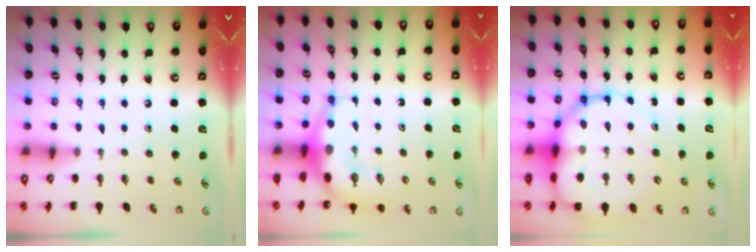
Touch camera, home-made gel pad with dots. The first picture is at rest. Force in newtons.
{"total": 8.8, "press": 8.7, "slide": 1.2}
{"total": 18.5, "press": 18.0, "slide": 4.6}